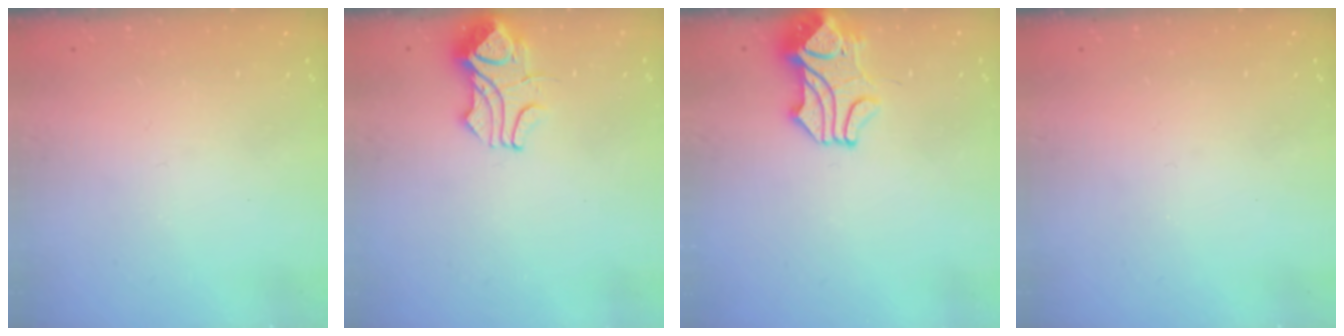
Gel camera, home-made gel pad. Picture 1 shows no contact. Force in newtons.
{"total": 3.8, "press": 3.7, "slide": 0.8}
{"total": 2.3, "press": 2.0, "slide": 1.1}
{"total": 0.0}